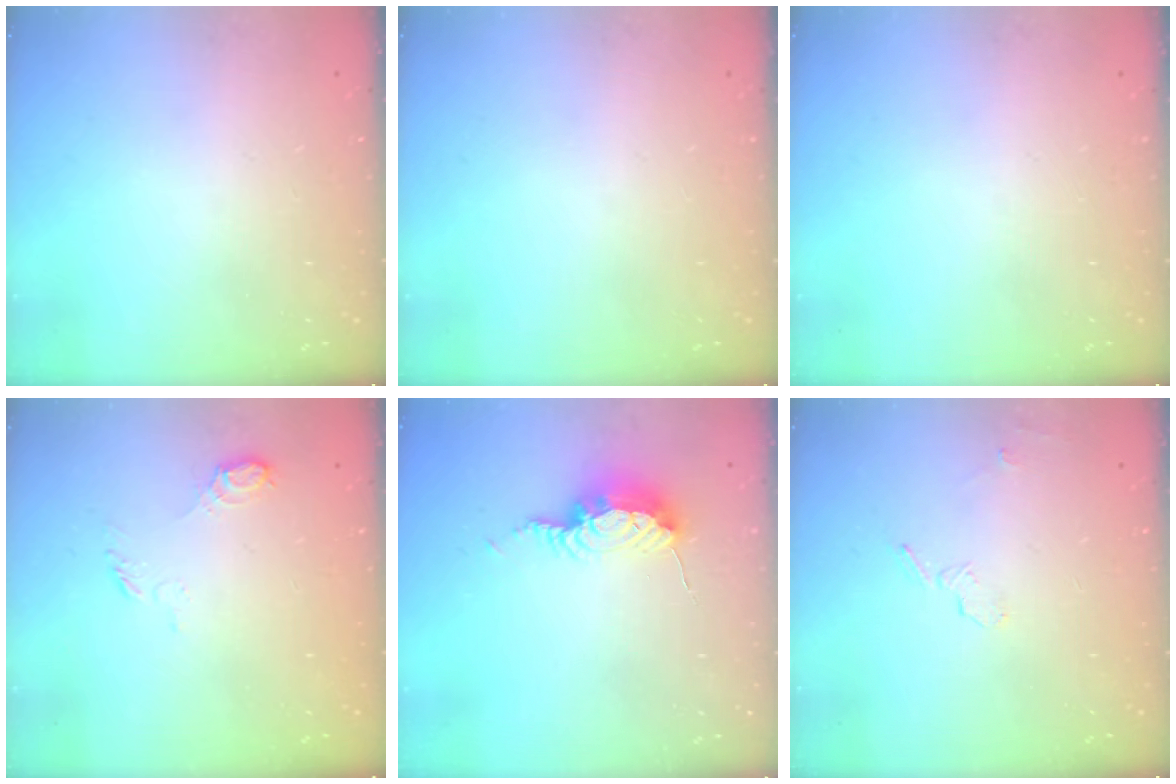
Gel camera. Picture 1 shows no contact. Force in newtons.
{"total": 0.0}
{"total": 0.0}
{"total": 6.6, "press": 6.5, "slide": 0.7}
{"total": 8.7, "press": 8.6, "slide": 0.9}
{"total": 5.8, "press": 5.5, "slide": 1.7}